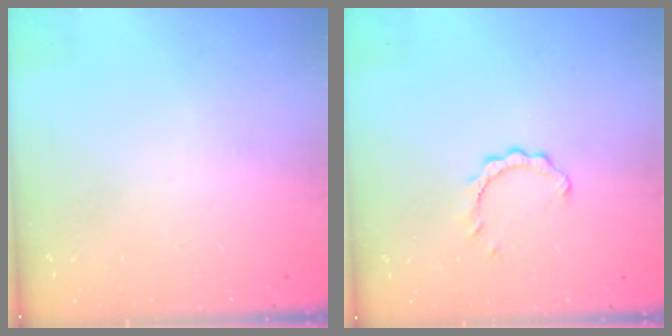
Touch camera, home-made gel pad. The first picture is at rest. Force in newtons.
{"total": 2.9, "press": 2.9, "slide": 0.3}